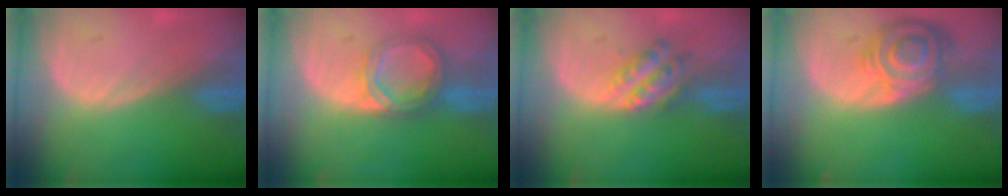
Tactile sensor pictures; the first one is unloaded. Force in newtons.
{"total": 5.9, "press": 5.2, "slide": 2.7}
{"total": 5.1, "press": 4.8, "slide": 1.8}
{"total": 8.4, "press": 7.4, "slide": 3.9}